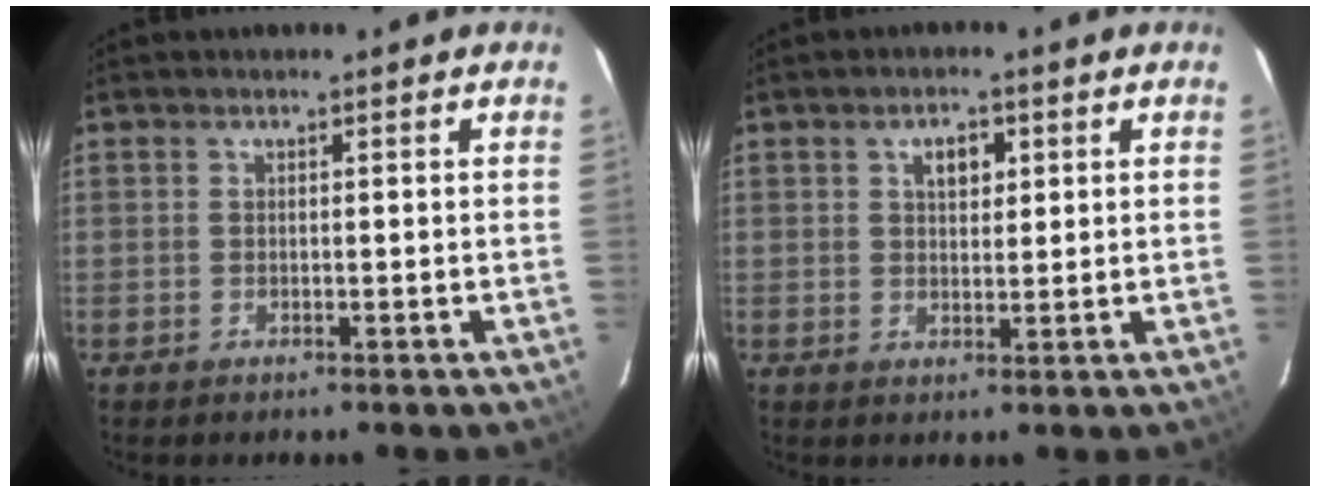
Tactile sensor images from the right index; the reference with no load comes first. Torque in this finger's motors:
{"motor_torque": [0.23, 0.17, 0.08, 0.06]}